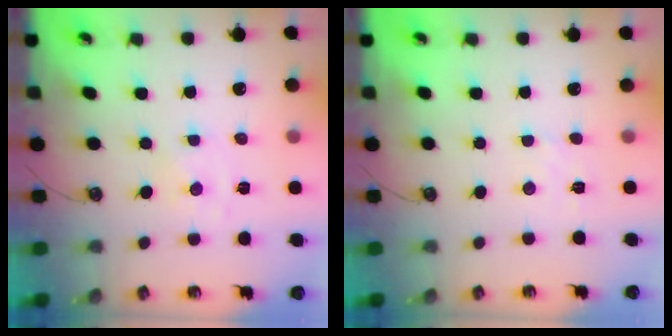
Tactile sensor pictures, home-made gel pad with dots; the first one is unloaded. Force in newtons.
{"total": 2.5, "press": 2.5, "slide": 0.4}